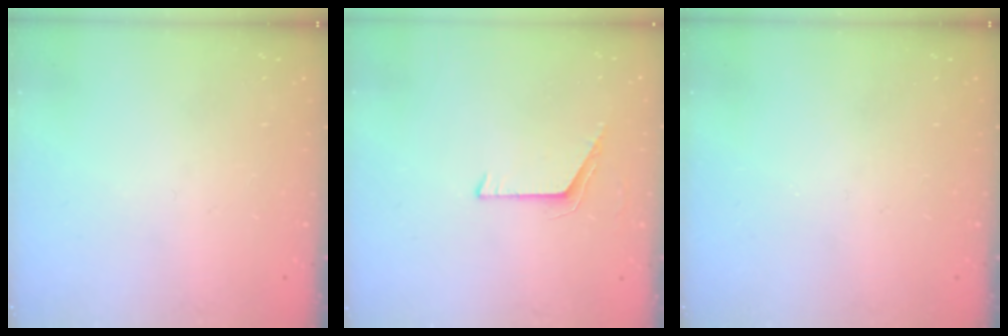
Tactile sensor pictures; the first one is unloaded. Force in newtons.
{"total": 6.1, "press": 6.0, "slide": 0.6}
{"total": 0.0}